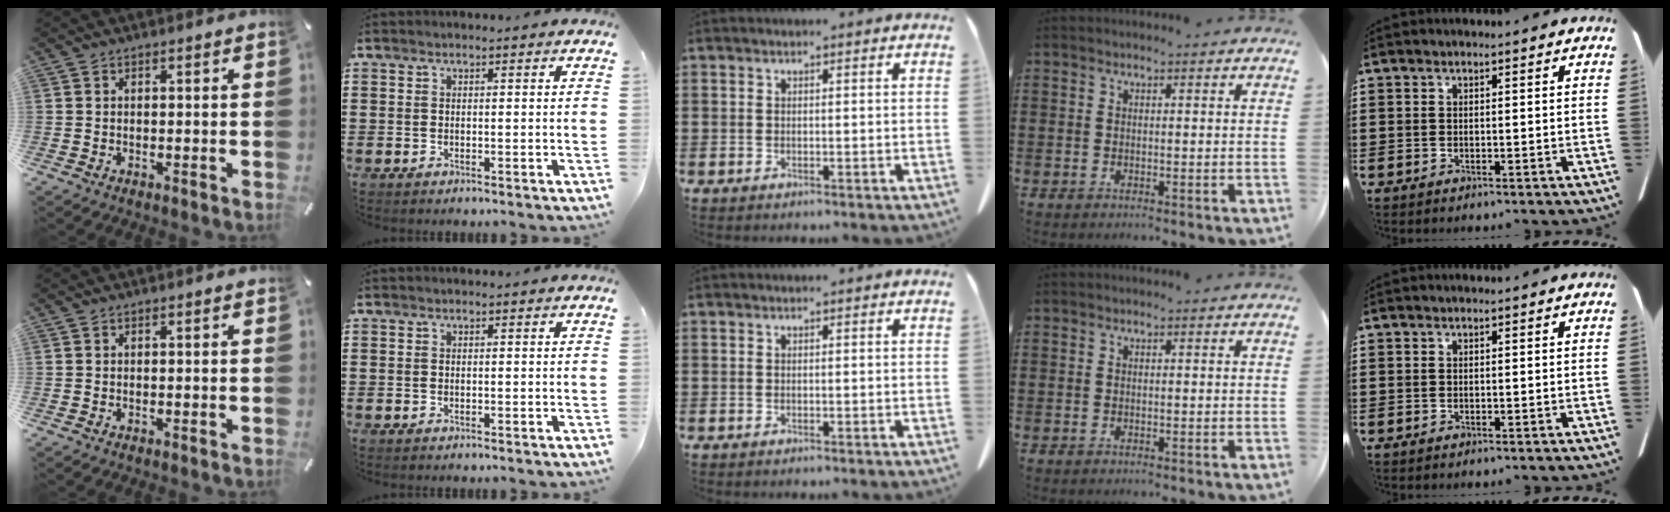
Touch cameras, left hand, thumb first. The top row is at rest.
{}